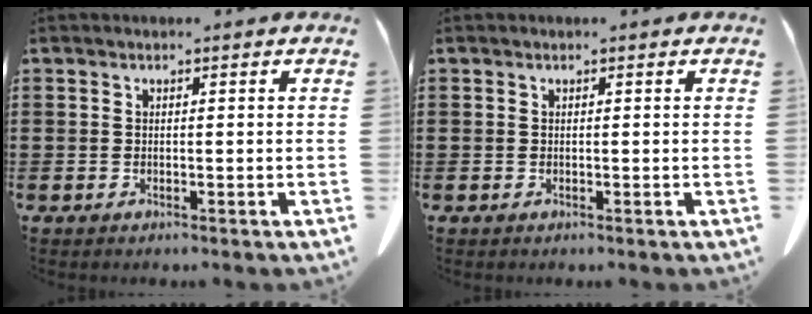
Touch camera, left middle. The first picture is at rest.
{"total": 0.0}